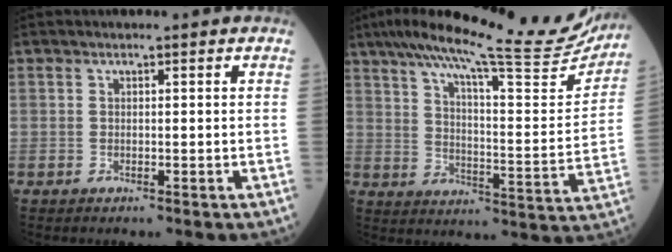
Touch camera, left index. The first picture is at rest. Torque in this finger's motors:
{"motor_torque": [1.00, -1.14, 0.54, 0.14]}